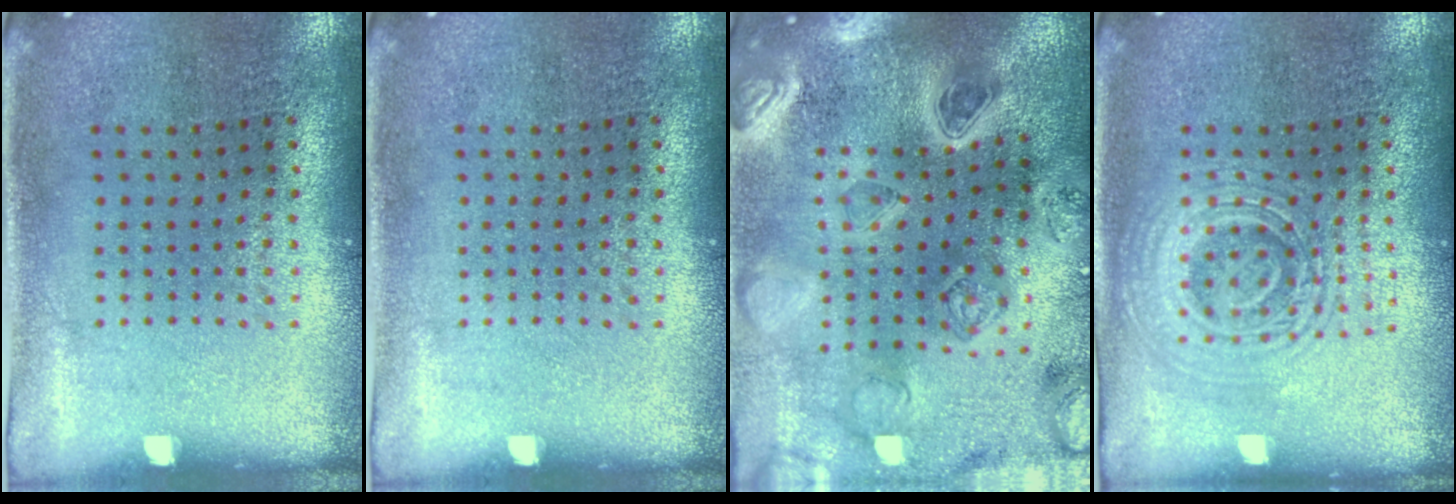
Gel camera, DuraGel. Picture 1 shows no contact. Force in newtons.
{"total": 0.0}
{"total": 5.1, "press": 4.3, "slide": 2.8}
{"total": 2.8, "press": 2.8, "slide": 0.4}